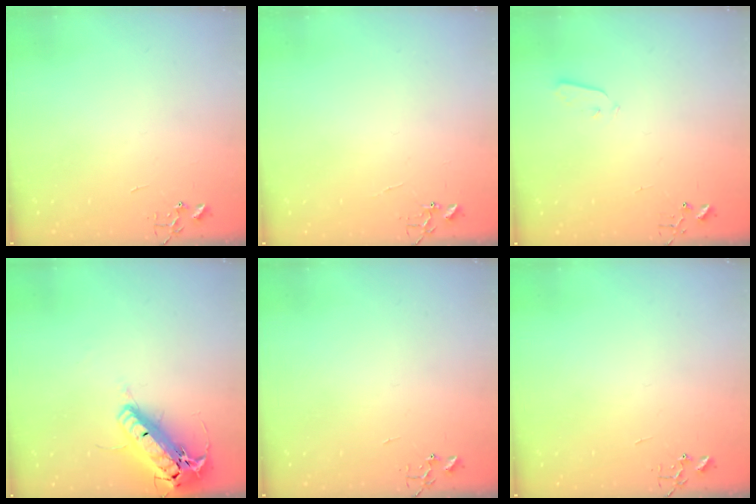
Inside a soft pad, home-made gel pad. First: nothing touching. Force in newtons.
{"total": 4.3, "press": 4.3, "slide": 0.3}
{"total": 2.5, "press": 2.5, "slide": 0.4}
{"total": 22.0, "press": 21.5, "slide": 4.5}
{"total": 0.0}
{"total": 0.0}